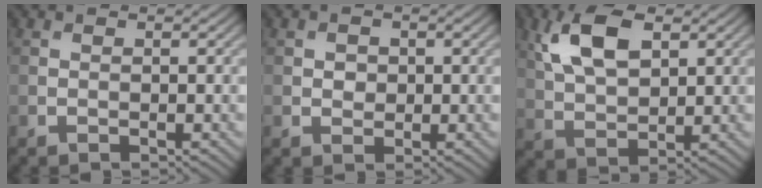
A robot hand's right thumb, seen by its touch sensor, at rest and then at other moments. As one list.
[{"total": 1.5, "force": [0.1, 1.4, 0.6], "torque": [-0.013, -0.004, 0.000]}, {"total": 8.7, "force": [3.5, 4.5, 6.6], "torque": [-0.148, 0.010, 0.066]}]